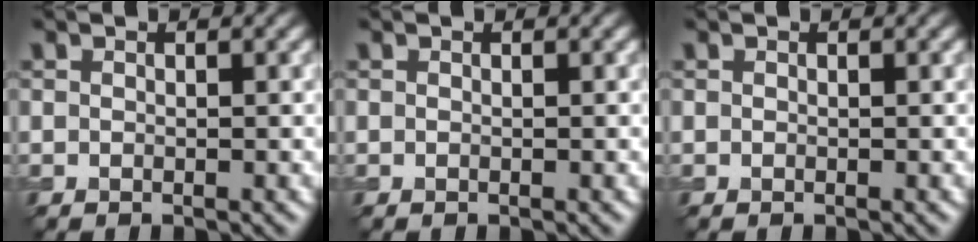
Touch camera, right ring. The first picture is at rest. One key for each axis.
{"total": 0.0}
{"total": 0.0}